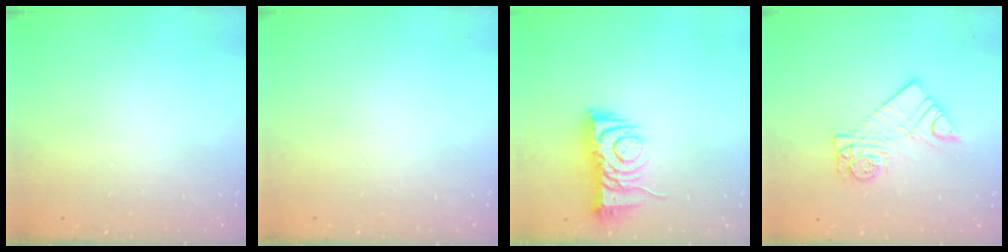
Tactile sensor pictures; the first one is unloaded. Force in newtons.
{"total": 0.0}
{"total": 8.0, "press": 7.9, "slide": 1.3}
{"total": 10.5, "press": 10.4, "slide": 0.9}